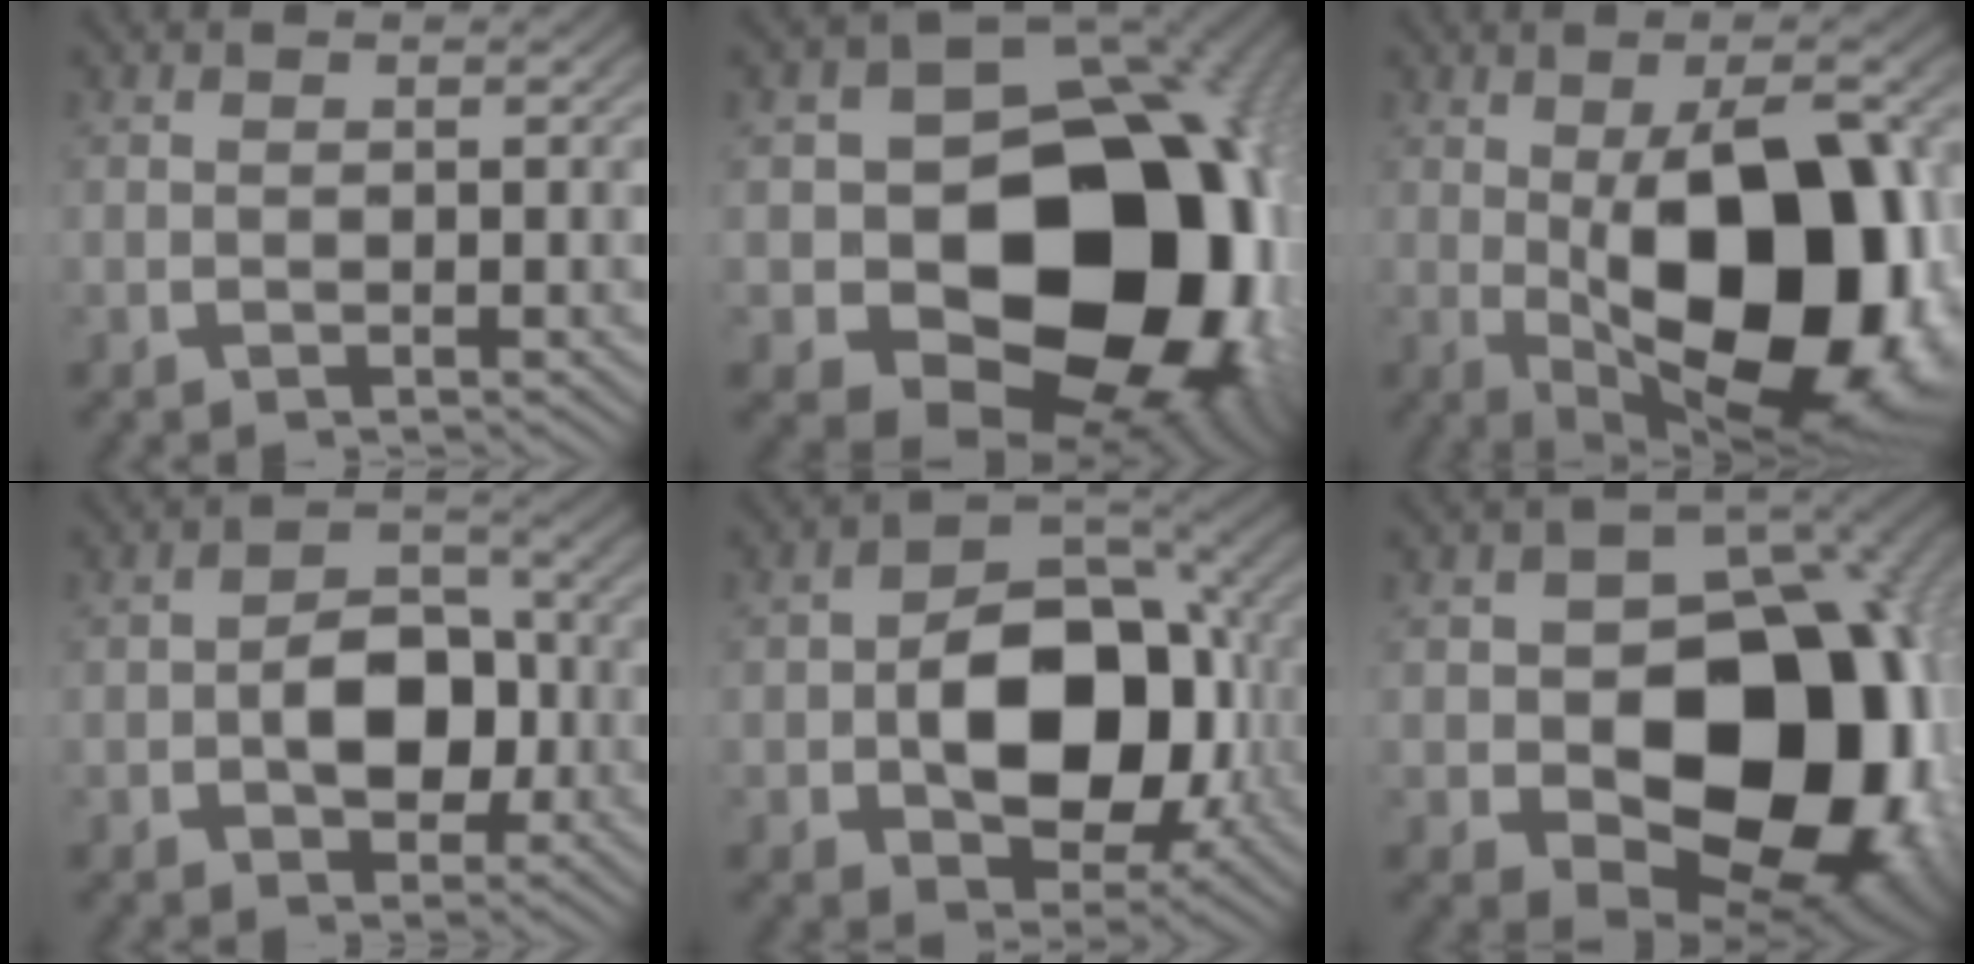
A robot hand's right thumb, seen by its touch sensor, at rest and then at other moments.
{"total": 29.8, "force": [-3.3, 20.1, 21.8], "torque": [-0.354, -0.105, -0.010]}
{"total": 20.7, "force": [-3.2, 11.4, 17.0], "torque": [-0.273, -0.060, -0.012]}
{"total": 6.2, "force": [-0.8, 4.3, 4.3], "torque": [-0.071, -0.016, -0.006]}
{"total": 12.4, "force": [-1.2, 8.3, 9.1], "torque": [-0.166, -0.026, -0.008]}
{"total": 23.3, "force": [-2.6, 15.5, 17.2], "torque": [-0.280, -0.086, -0.002]}